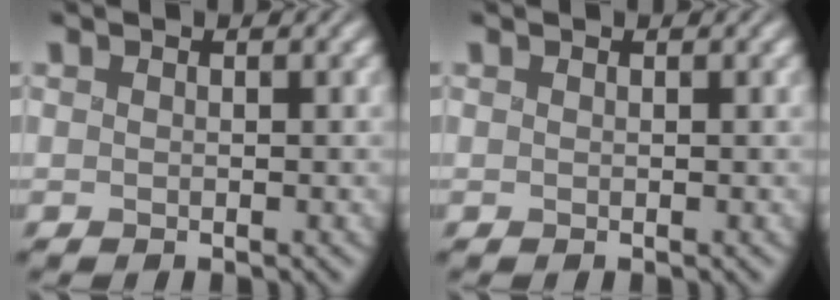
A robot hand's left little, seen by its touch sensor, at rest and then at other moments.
{"total": 0.0}